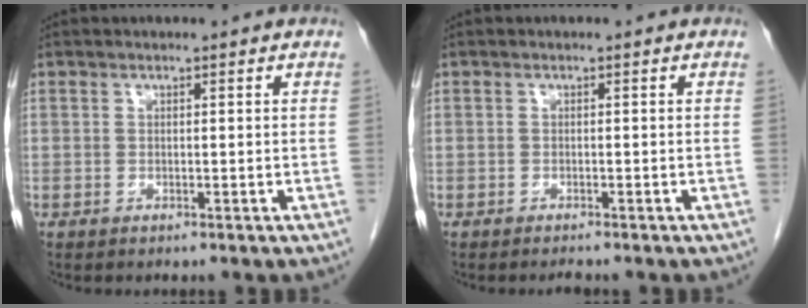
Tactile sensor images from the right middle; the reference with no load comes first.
{"total": 0.8, "force": [-0.7, 0.0, 0.2], "torque": [-0.007, -0.003, -0.008]}